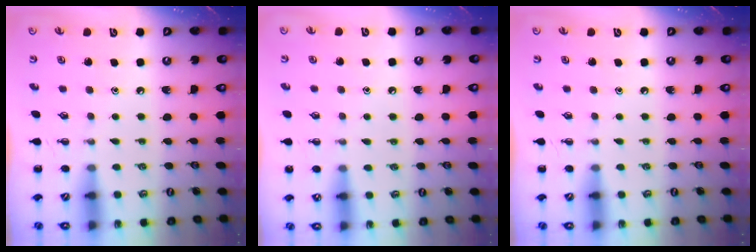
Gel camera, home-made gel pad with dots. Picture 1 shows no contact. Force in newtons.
{"total": 6.7, "press": 6.3, "slide": 2.3}
{"total": 0.0}